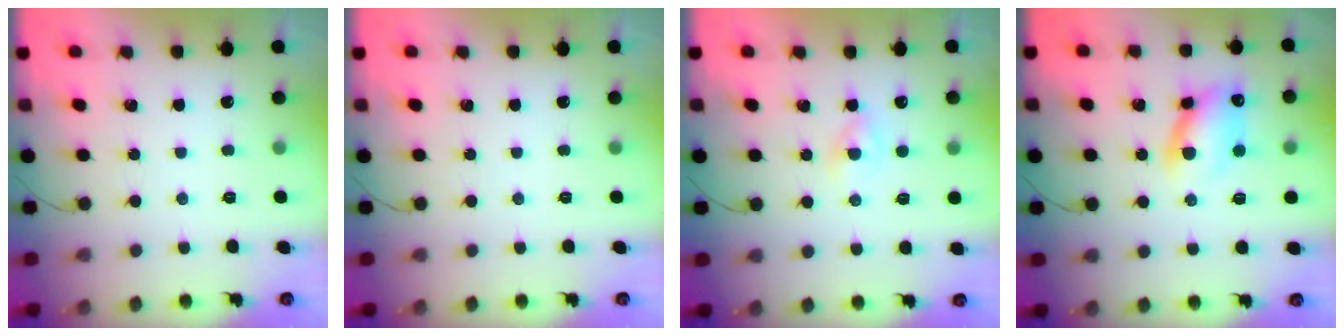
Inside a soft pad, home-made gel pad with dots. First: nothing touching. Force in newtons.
{"total": 0.0}
{"total": 1.9, "press": 1.7, "slide": 0.8}
{"total": 11.7, "press": 11.6, "slide": 1.8}